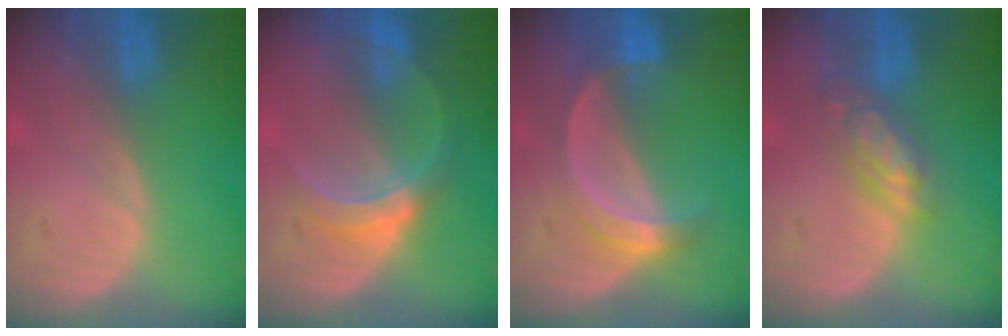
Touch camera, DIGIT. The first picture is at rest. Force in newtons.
{"total": 5.2, "press": 5.1, "slide": 0.9}
{"total": 5.0, "press": 4.9, "slide": 0.7}
{"total": 5.5, "press": 4.7, "slide": 2.8}